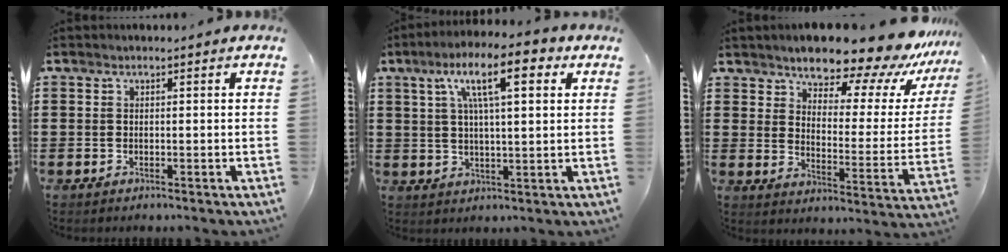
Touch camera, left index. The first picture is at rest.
{"total": 11.7, "force": [5.4, 3.1, 9.9], "torque": [-0.178, 0.005, 0.084]}
{"total": 11.3, "force": [10.1, 2.3, 4.5], "torque": [-0.091, -0.078, 0.173]}